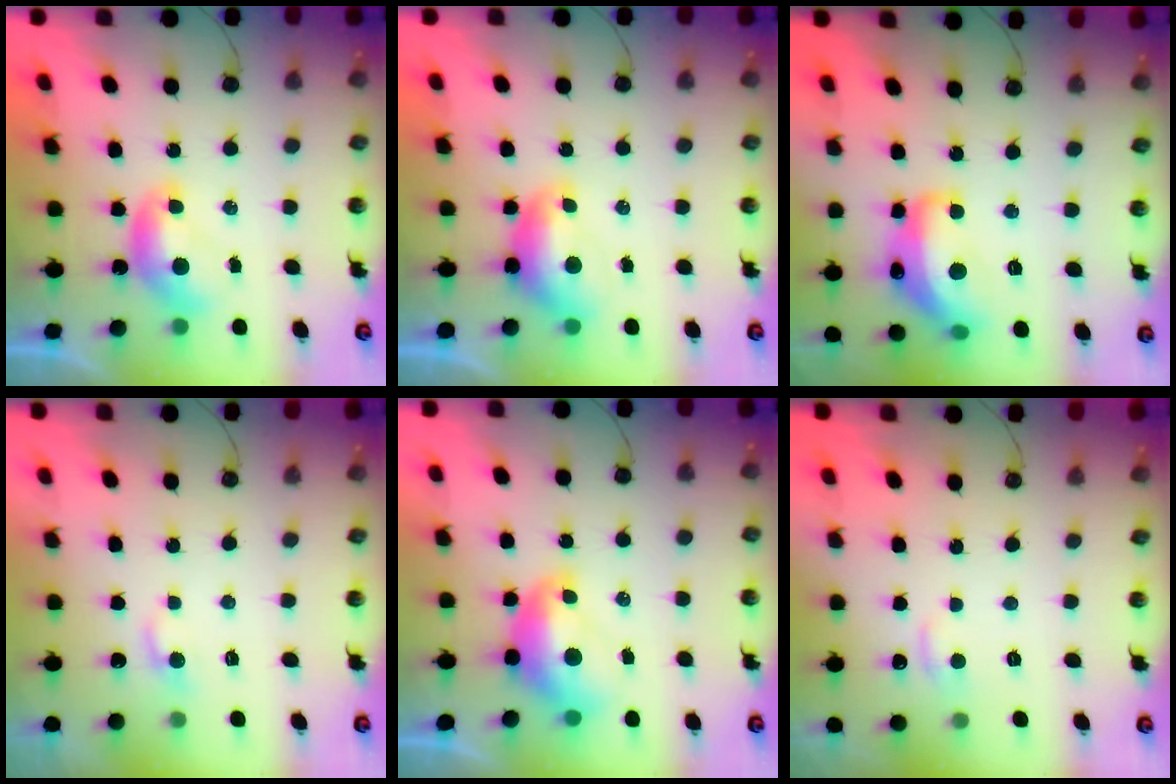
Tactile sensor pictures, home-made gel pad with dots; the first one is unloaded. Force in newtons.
{"total": 0.8, "press": 0.7, "slide": 0.4}
{"total": 11.8, "press": 11.8, "slide": 0.7}
{"total": 1.2, "press": 1.1, "slide": 0.6}
{"total": 2.6, "press": 2.5, "slide": 0.7}
{"total": 0.8, "press": 0.3, "slide": 0.7}